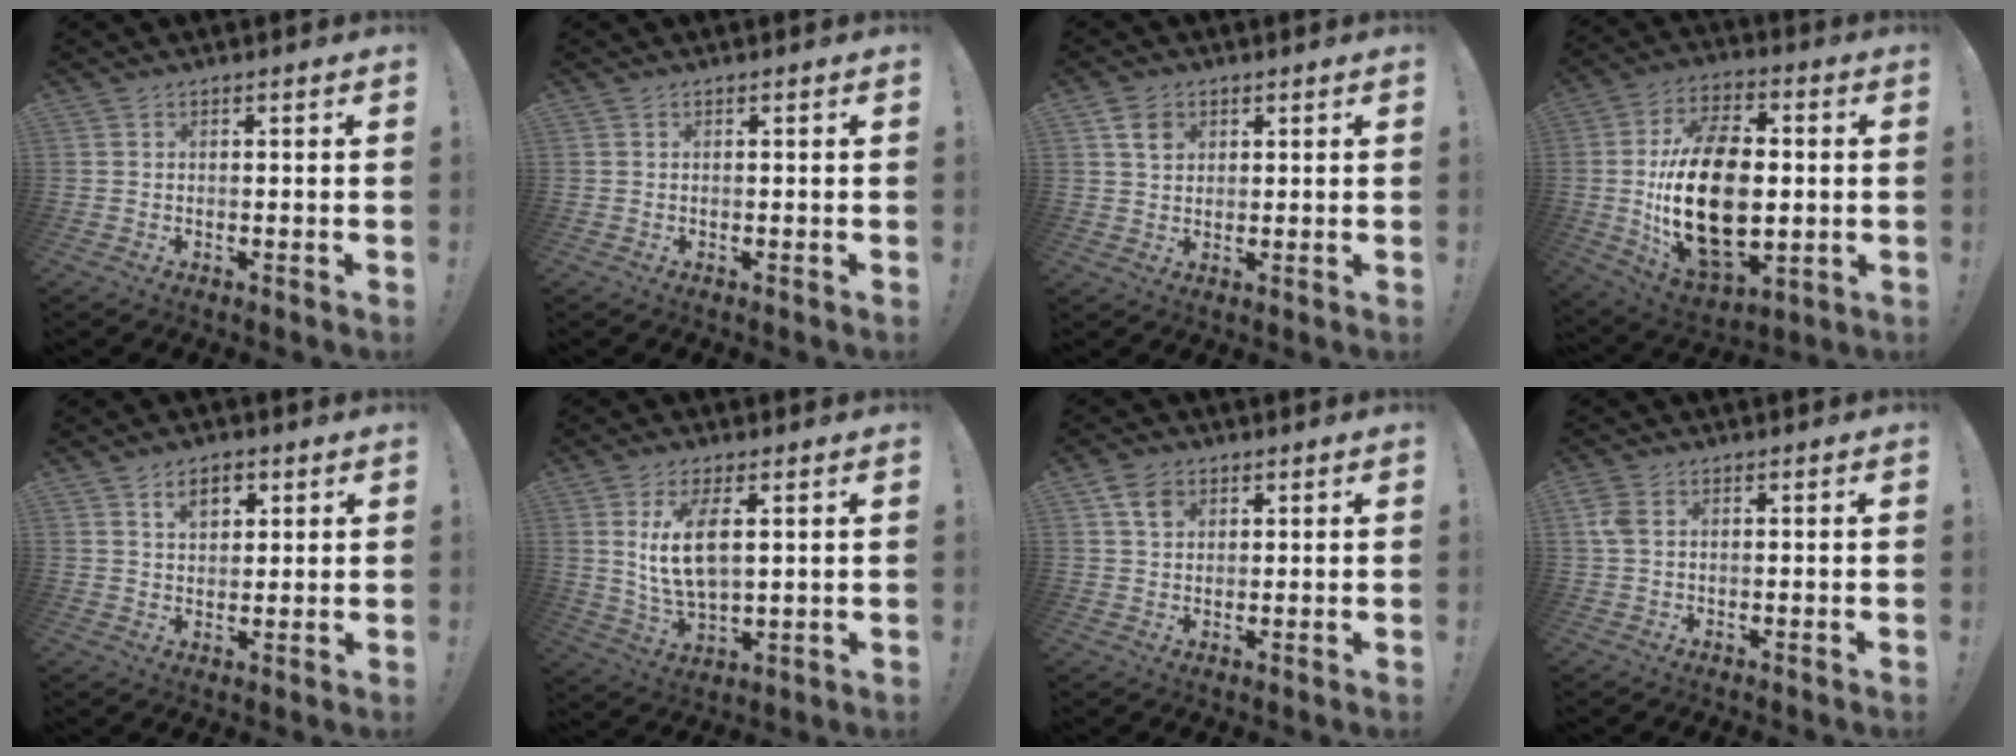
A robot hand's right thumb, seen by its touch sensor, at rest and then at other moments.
{"total": 0.0}
{"total": 5.3, "force": [2.6, 3.9, 2.4], "torque": [-0.030, -0.005, 0.046]}
{"total": 25.3, "force": [-1.3, 15.0, 20.3], "torque": [-0.390, -0.003, -0.018]}
{"total": 6.5, "force": [3.3, 4.2, 3.7], "torque": [-0.058, 0.000, 0.059]}
{"total": 10.9, "force": [3.0, 5.0, 9.2], "torque": [-0.179, -0.012, 0.049]}
{"total": 5.5, "force": [2.7, 4.0, 2.6], "torque": [-0.034, -0.006, 0.050]}
{"total": 3.6, "force": [1.1, 2.3, 2.5], "torque": [-0.057, 0.005, 0.020]}